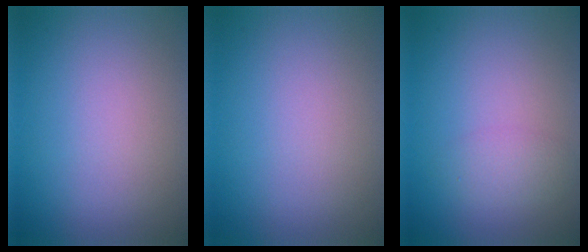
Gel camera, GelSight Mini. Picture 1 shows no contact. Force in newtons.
{"total": 0.0}
{"total": 1.5, "press": 1.5, "slide": 0.1}